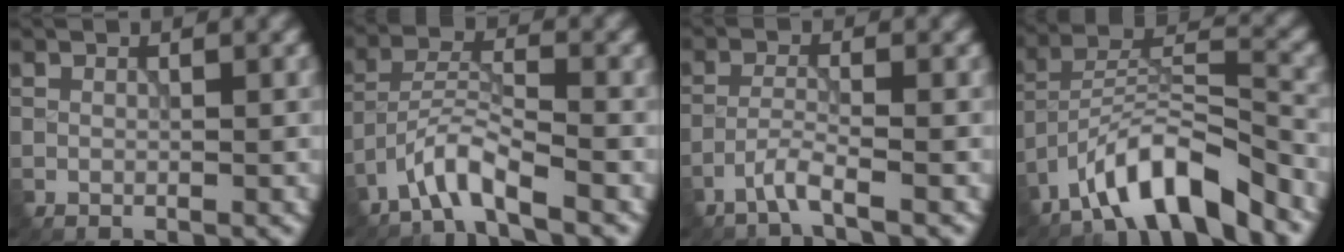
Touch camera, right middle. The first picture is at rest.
{"total": 4.0, "force": [-3.2, 0.5, 2.3], "torque": [-0.044, 0.009, -0.071]}
{"total": 2.4, "force": [-1.7, 0.1, 1.6], "torque": [-0.029, 0.005, -0.046]}
{"total": 9.1, "force": [-6.8, 2.2, 5.6], "torque": [-0.086, 0.010, -0.126]}